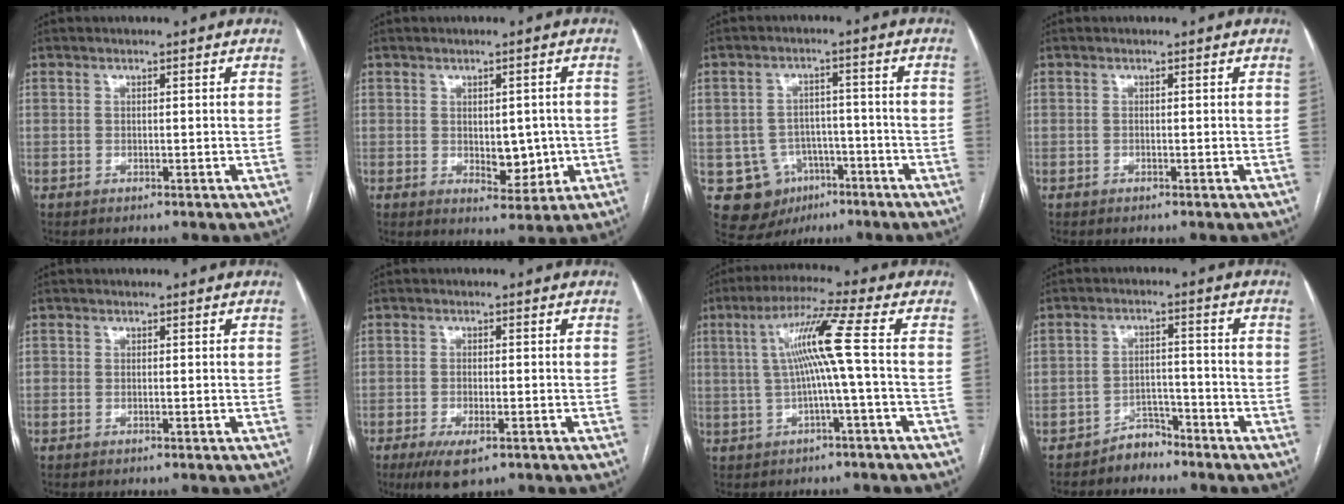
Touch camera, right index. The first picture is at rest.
{"total": 5.0, "force": [-0.4, 2.8, 4.2], "torque": [-0.052, 0.000, 0.005]}
{"total": 10.0, "force": [-4.3, 8.6, 2.8], "torque": [-0.052, 0.017, -0.052]}
{"total": 0.0}
{"total": 0.5, "force": [-0.2, 0.5, 0.1], "torque": [0.005, 0.004, -0.005]}
{"total": 5.7, "force": [-3.3, 1.8, 4.3], "torque": [-0.078, -0.012, -0.049]}
{"total": 8.3, "force": [0.4, -1.5, 8.2], "torque": [-0.152, 0.021, 0.014]}
{"total": 3.8, "force": [-3.3, 1.9, 0.3], "torque": [-0.001, 0.007, -0.055]}